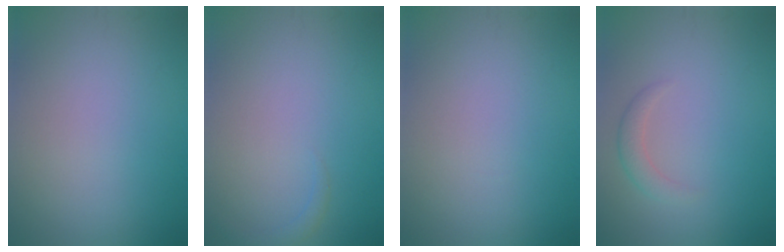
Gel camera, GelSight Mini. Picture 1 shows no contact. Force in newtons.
{"total": 0.8, "press": 0.8, "slide": 0.1}
{"total": 0.0}
{"total": 1.6, "press": 1.6, "slide": 0.1}